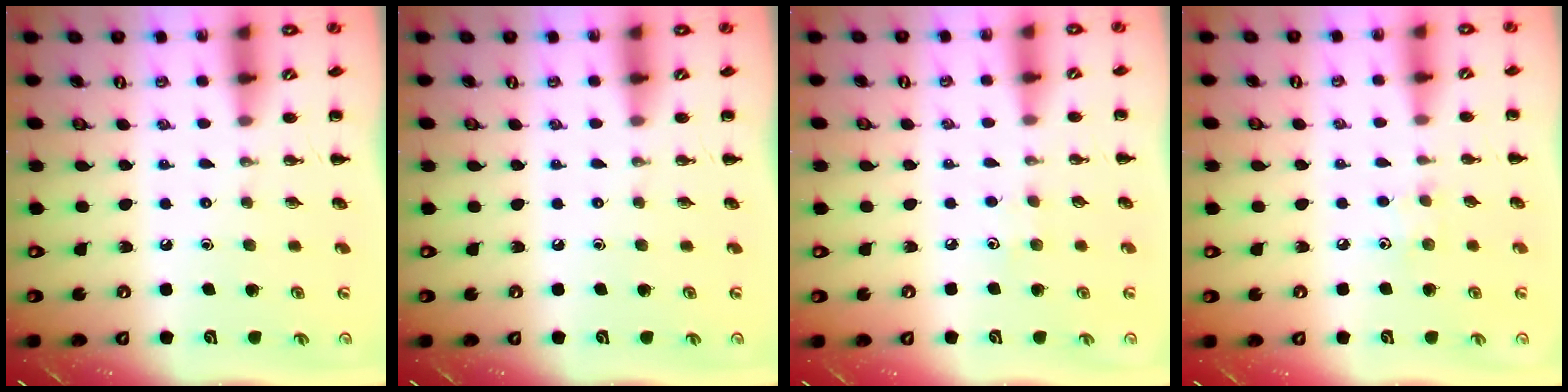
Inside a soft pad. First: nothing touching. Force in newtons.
{"total": 0.0}
{"total": 4.4, "press": 4.3, "slide": 1.0}
{"total": 5.1, "press": 4.9, "slide": 1.3}